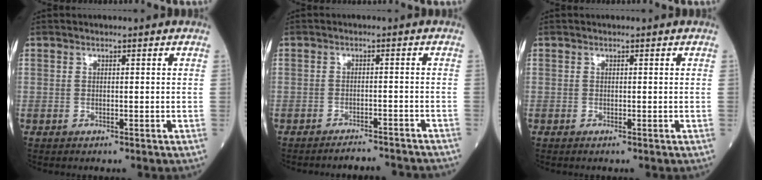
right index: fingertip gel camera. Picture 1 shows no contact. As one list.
[{"total": 6.8, "force": [-6.6, 0.5, 1.3], "torque": [-0.010, -0.004, -0.081]}, {"total": 0.0}]